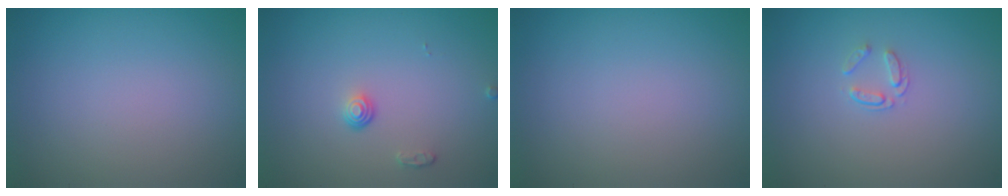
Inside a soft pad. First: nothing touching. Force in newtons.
{"total": 1.1, "press": 0.8, "slide": 0.8}
{"total": 0.0}
{"total": 1.1, "press": 0.7, "slide": 0.9}